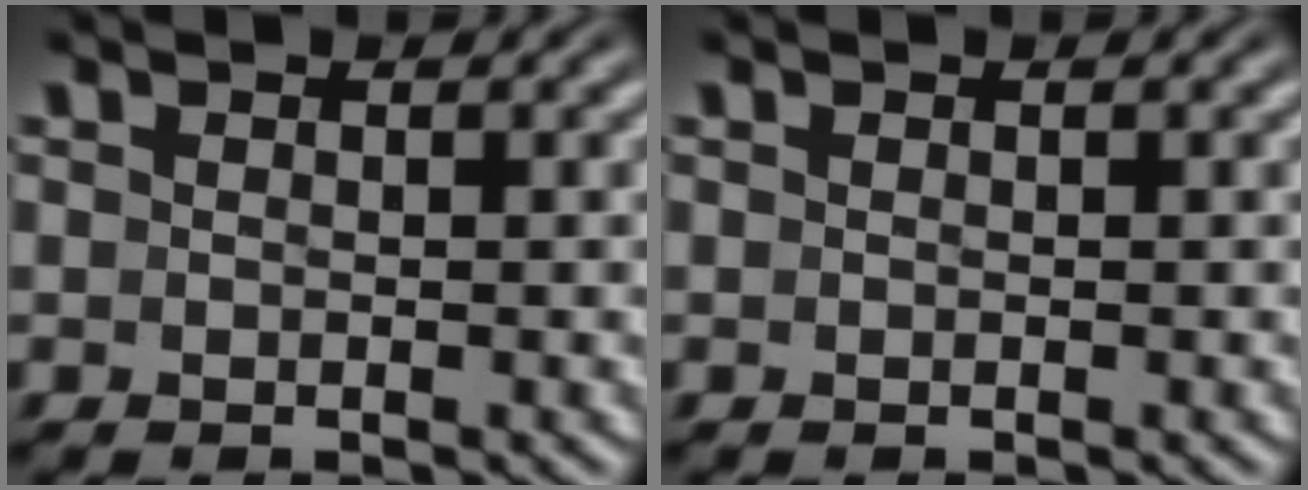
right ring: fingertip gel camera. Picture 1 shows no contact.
{"total": 0.0}